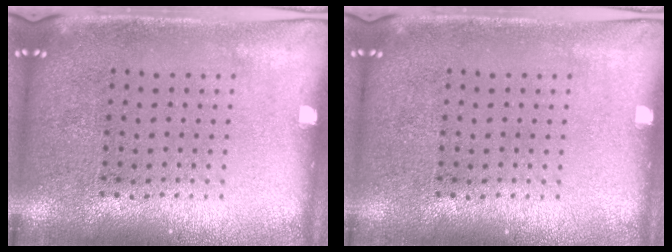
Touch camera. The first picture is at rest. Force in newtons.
{"total": 0.0}